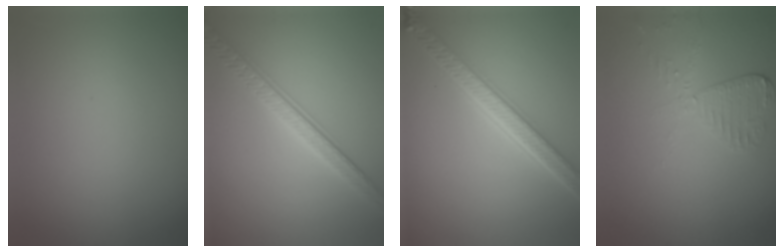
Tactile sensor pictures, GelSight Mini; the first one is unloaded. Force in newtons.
{"total": 3.6, "press": 3.3, "slide": 1.6}
{"total": 4.9, "press": 3.9, "slide": 3.0}
{"total": 2.5, "press": 2.3, "slide": 1.0}